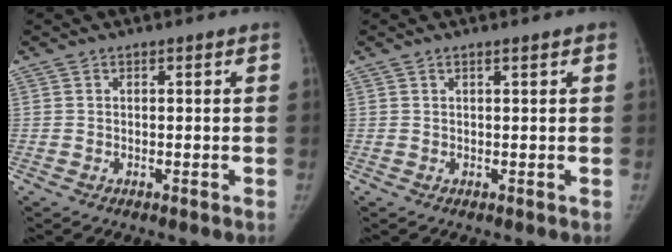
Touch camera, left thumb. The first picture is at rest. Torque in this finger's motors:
{"motor_torque": [-0.05, 0.11, -0.08, -0.03, -0.05]}